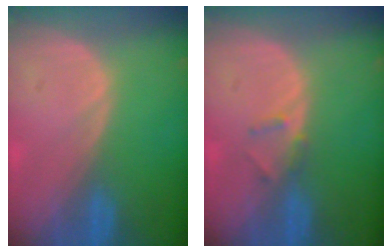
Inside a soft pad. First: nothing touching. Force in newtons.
{"total": 1.8, "press": 1.5, "slide": 0.9}